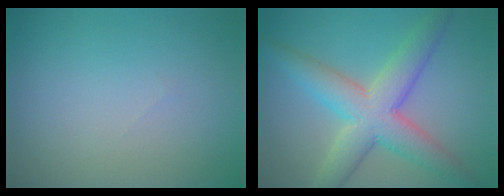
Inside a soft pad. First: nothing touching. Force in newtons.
{"total": 6.6, "press": 6.6, "slide": 0.1}